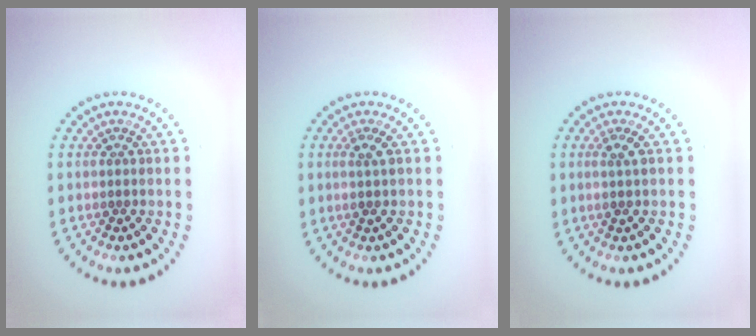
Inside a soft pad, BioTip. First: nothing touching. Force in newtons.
{"total": 1.3, "press": 1.1, "slide": 0.7}
{"total": 1.4, "press": 1.1, "slide": 0.9}